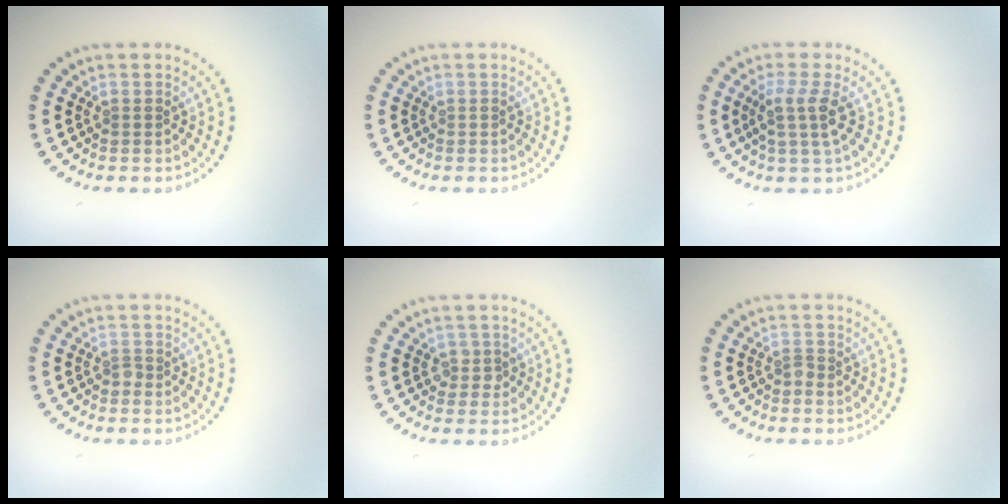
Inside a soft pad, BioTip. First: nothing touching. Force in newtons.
{"total": 0.0}
{"total": 2.7, "press": 2.1, "slide": 1.6}
{"total": 0.8, "press": 0.5, "slide": 0.6}
{"total": 1.2, "press": 1.0, "slide": 0.7}
{"total": 0.8, "press": 0.5, "slide": 0.6}